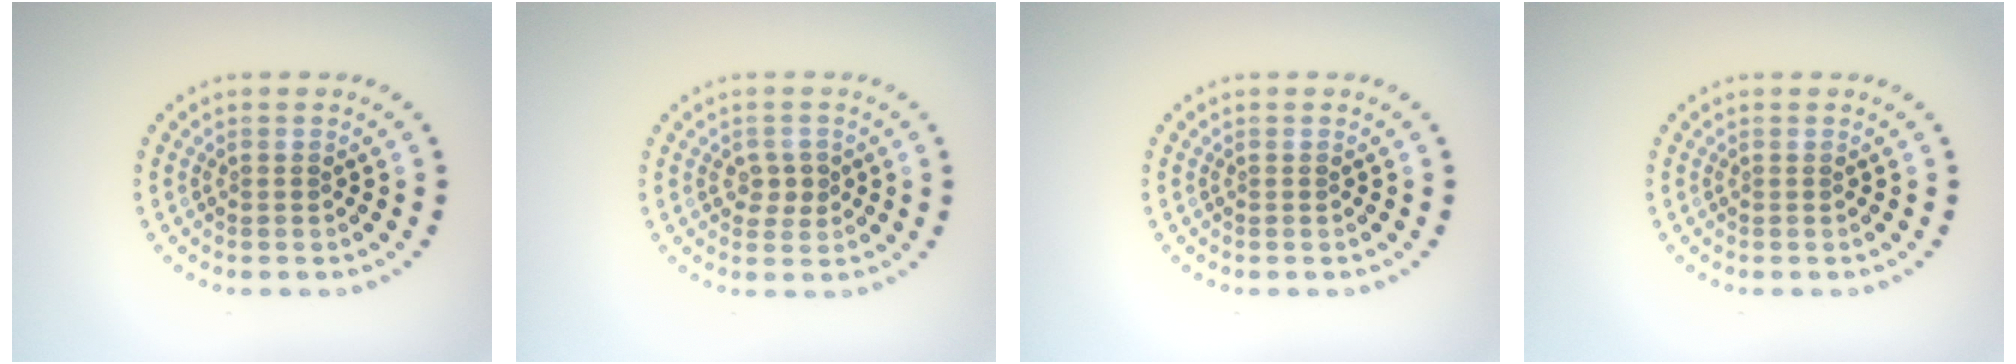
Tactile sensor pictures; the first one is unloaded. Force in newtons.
{"total": 1.9, "press": 1.8, "slide": 0.3}
{"total": 0.0}
{"total": 0.0}